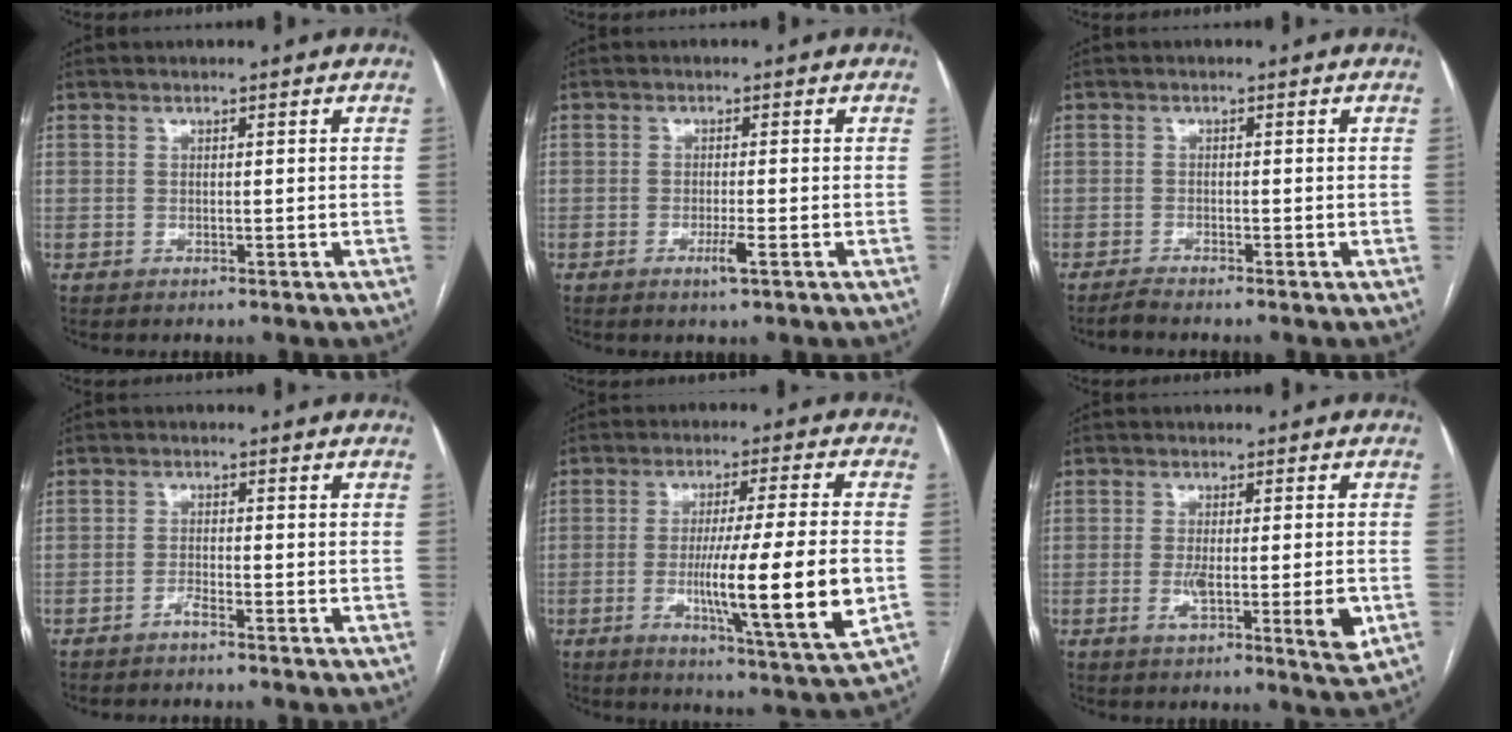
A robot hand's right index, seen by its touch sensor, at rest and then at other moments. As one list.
[{"total": 2.4, "force": [-1.2, -0.2, 2.1], "torque": [-0.037, -0.006, -0.021]}, {"total": 1.5, "force": [-1.4, -0.4, 0.3], "torque": [-0.014, -0.005, -0.029]}, {"total": 1.5, "force": [-1.2, -0.1, 0.8], "torque": [-0.018, 0.001, -0.024]}, {"total": 16.3, "force": [-3.1, -0.7, 16.0], "torque": [-0.265, -0.027, -0.054]}, {"total": 7.8, "force": [-2.0, 1.1, 7.5], "torque": [-0.110, -0.013, -0.030]}]